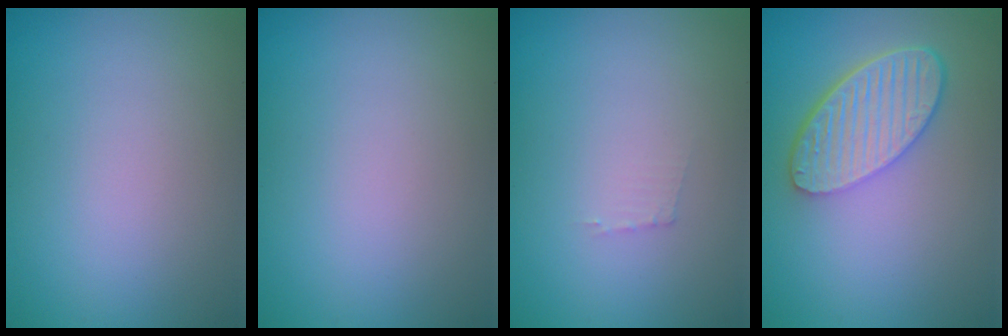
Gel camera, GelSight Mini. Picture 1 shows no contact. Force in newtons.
{"total": 0.0}
{"total": 0.7, "press": 0.7, "slide": 0.1}
{"total": 5.9, "press": 4.5, "slide": 3.8}